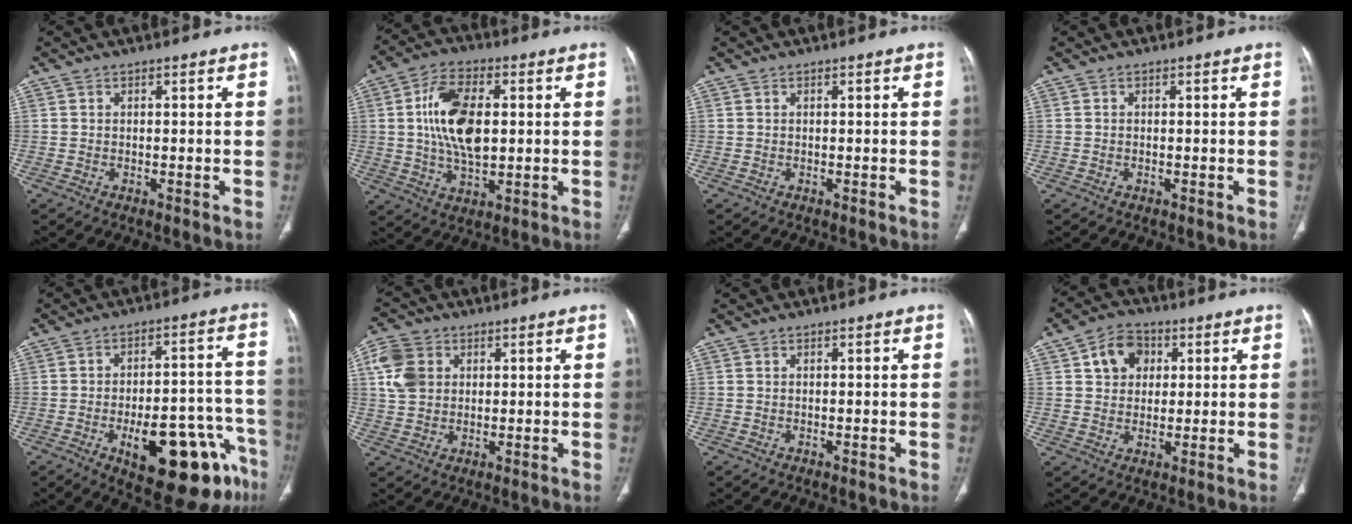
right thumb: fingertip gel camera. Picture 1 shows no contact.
{"total": 13.8, "force": [1.7, 7.5, 11.5], "torque": [-0.206, 0.001, 0.032]}
{"total": 0.0}
{"total": 0.0}
{"total": 20.2, "force": [-9.9, 7.9, 15.8], "torque": [-0.153, 0.057, -0.124]}
{"total": 8.0, "force": [2.3, 6.4, 4.3], "torque": [-0.078, 0.002, 0.044]}
{"total": 0.0}
{"total": 7.8, "force": [2.5, 6.1, 4.0], "torque": [-0.036, 0.000, 0.037]}